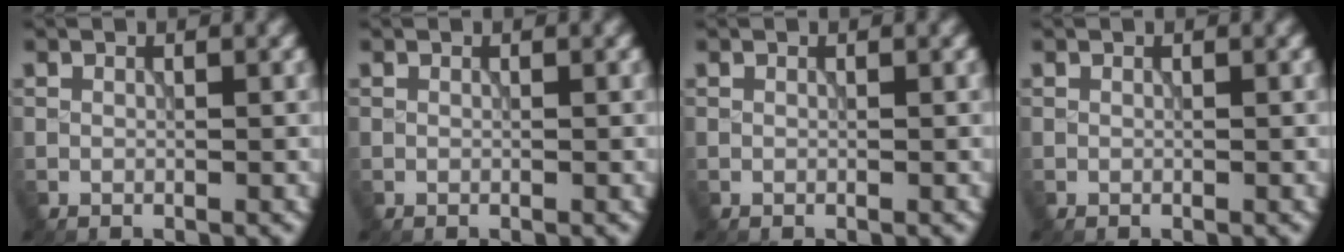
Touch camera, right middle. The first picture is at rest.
{"total": 0.0}
{"total": 0.0}
{"total": 0.0}